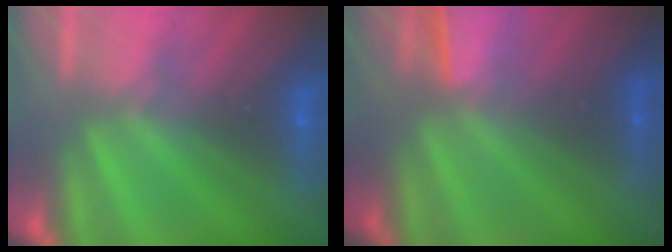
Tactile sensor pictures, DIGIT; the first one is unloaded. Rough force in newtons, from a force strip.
{"total": 1.6}